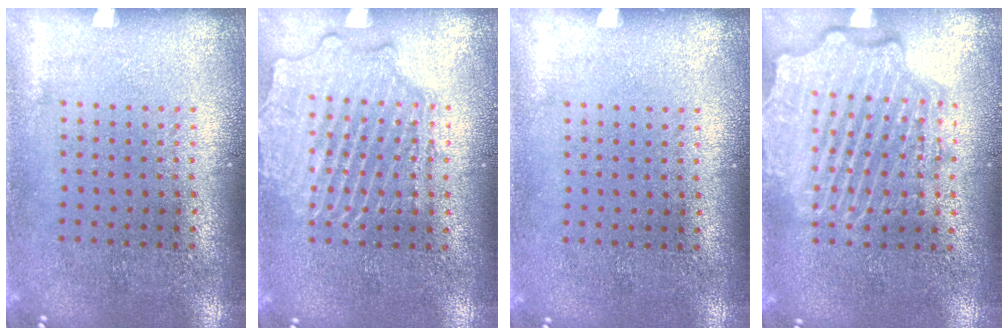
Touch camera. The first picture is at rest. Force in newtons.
{"total": 2.9, "press": 2.9, "slide": 0.3}
{"total": 0.0}
{"total": 3.4, "press": 3.4, "slide": 0.4}